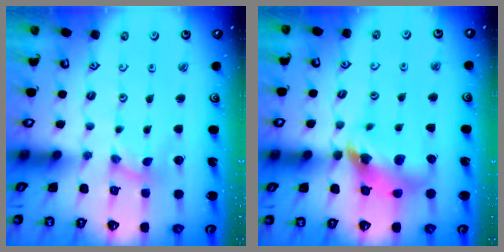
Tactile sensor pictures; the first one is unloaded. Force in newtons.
{"total": 12.9, "press": 12.8, "slide": 1.9}